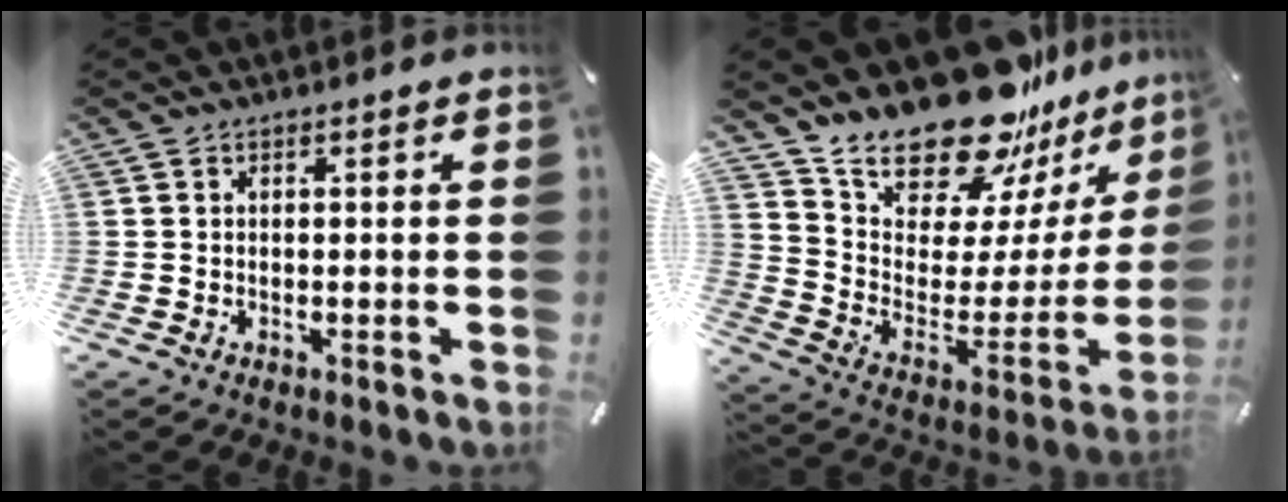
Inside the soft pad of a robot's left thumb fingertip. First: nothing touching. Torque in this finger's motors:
{"motor_torque": [2.20, -1.04, 1.43, -1.34, 0.27]}